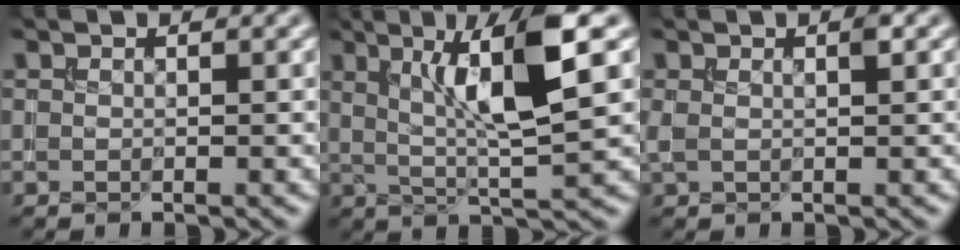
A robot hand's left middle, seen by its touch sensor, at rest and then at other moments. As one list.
[{"total": 7.9, "force": [2.2, 1.3, 7.5], "torque": [-0.124, -0.001, 0.042]}, {"total": 1.4, "force": [0.4, 0.3, 1.3], "torque": [-0.023, 0.000, 0.010]}]